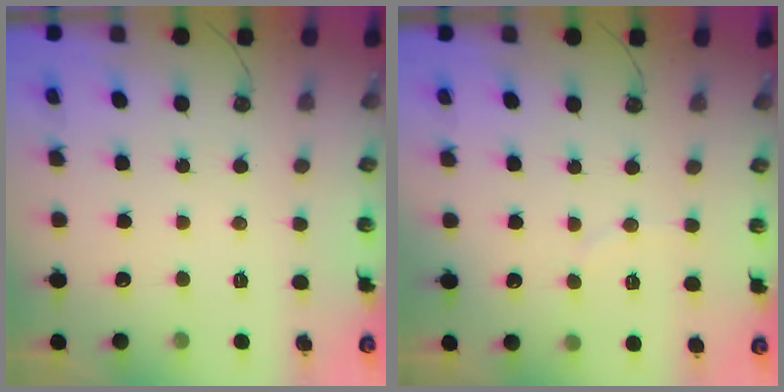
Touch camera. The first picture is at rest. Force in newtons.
{"total": 2.7, "press": 2.6, "slide": 0.7}